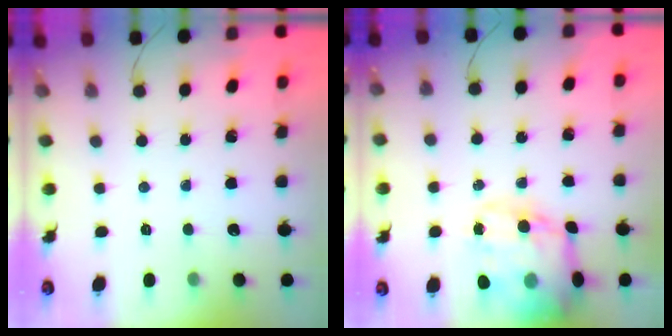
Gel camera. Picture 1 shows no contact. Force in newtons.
{"total": 19.5, "press": 19.0, "slide": 4.4}